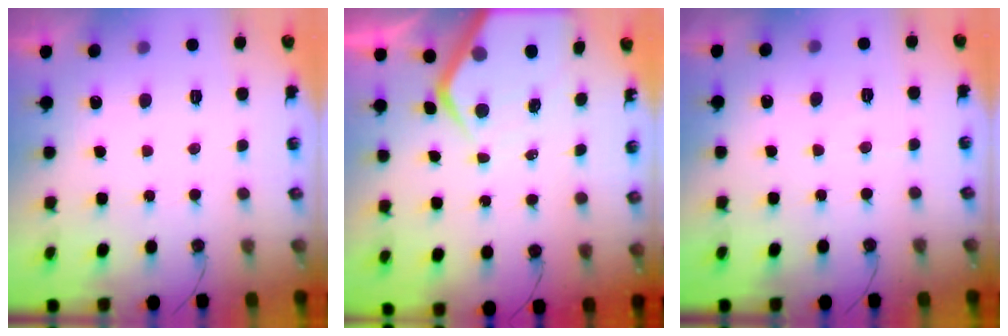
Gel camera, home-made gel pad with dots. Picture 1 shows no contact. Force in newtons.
{"total": 8.0, "press": 7.9, "slide": 0.8}
{"total": 3.2, "press": 3.1, "slide": 0.7}